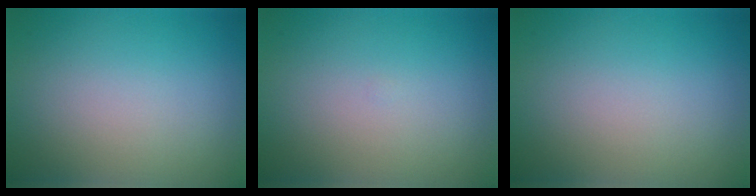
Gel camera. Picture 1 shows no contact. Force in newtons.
{"total": 0.0}
{"total": 0.0}